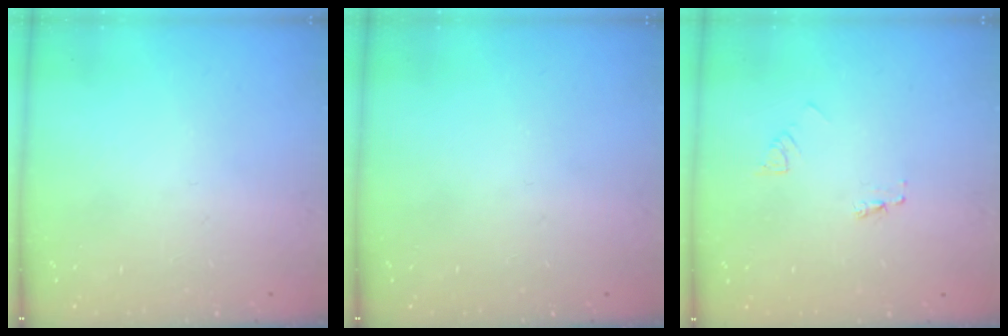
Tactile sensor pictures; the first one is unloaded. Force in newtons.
{"total": 0.0}
{"total": 2.1, "press": 2.1, "slide": 0.1}